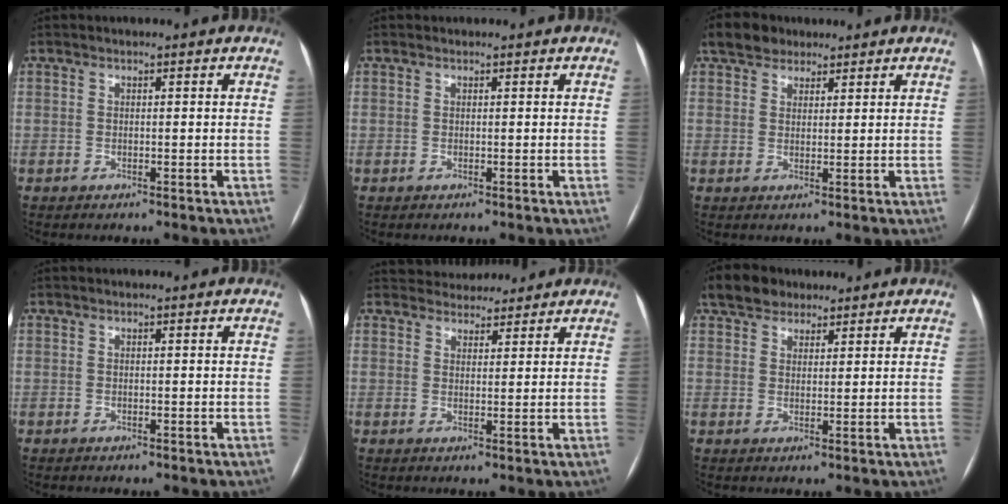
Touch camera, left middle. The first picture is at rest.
{"total": 0.0}
{"total": 4.6, "force": [3.4, 2.8, 1.4], "torque": [-0.029, 0.023, 0.062]}
{"total": 0.0}
{"total": 5.6, "force": [5.2, 1.9, 0.4], "torque": [0.000, 0.016, 0.074]}
{"total": 5.2, "force": [3.9, 3.1, 1.6], "torque": [-0.036, 0.025, 0.073]}